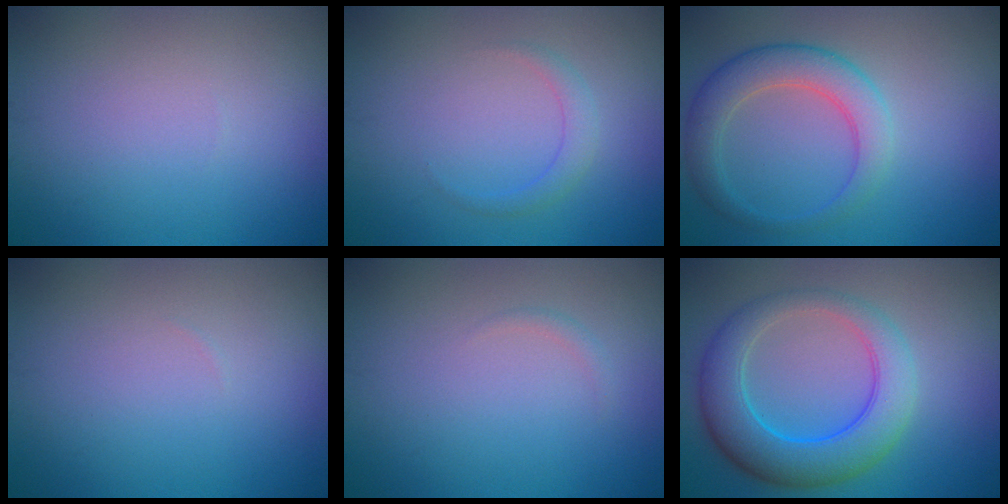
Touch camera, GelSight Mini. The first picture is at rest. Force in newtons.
{"total": 1.5, "press": 1.5, "slide": 0.1}
{"total": 4.3, "press": 4.3, "slide": 0.2}
{"total": 0.0}
{"total": 0.6, "press": 0.6, "slide": 0.0}
{"total": 6.9, "press": 6.9, "slide": 0.3}